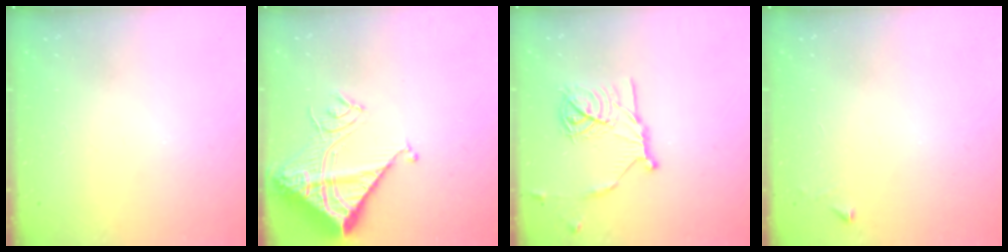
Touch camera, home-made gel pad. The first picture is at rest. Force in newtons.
{"total": 15.6, "press": 15.4, "slide": 1.8}
{"total": 17.0, "press": 17.0, "slide": 1.0}
{"total": 2.3, "press": 2.3, "slide": 0.4}